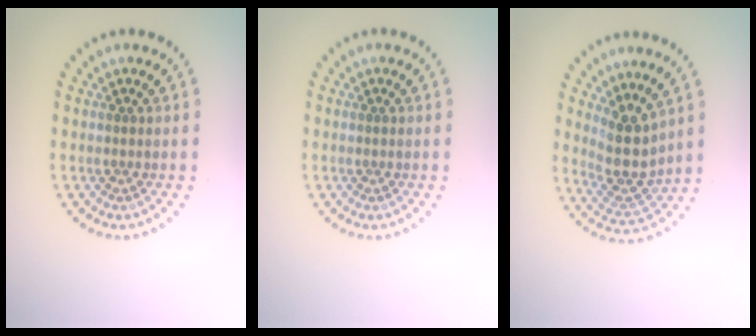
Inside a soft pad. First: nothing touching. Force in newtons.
{"total": 0.0}
{"total": 3.8, "press": 2.9, "slide": 2.4}